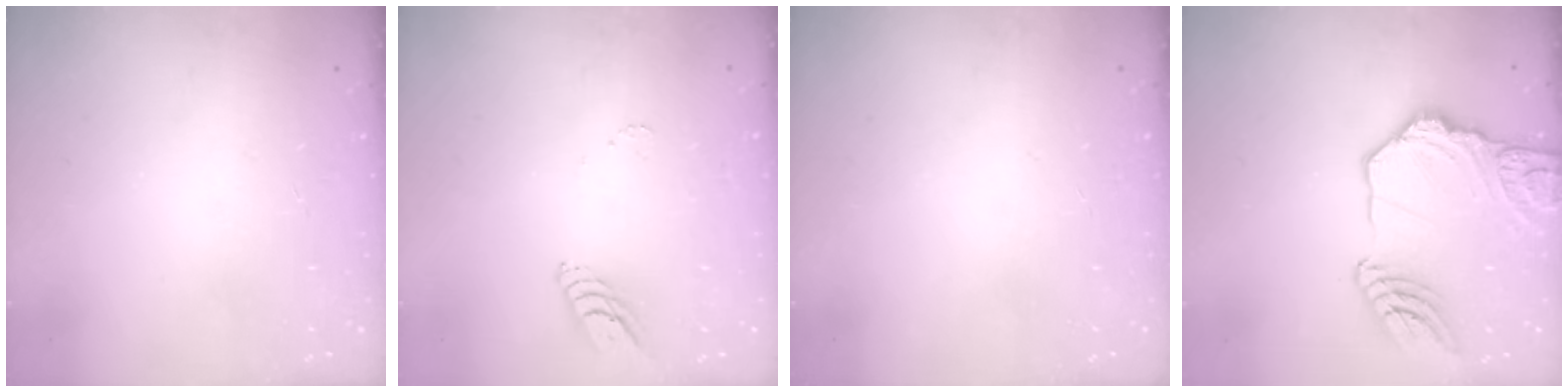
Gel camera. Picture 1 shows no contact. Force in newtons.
{"total": 5.6, "press": 5.6, "slide": 0.3}
{"total": 0.0}
{"total": 18.3, "press": 18.2, "slide": 2.1}